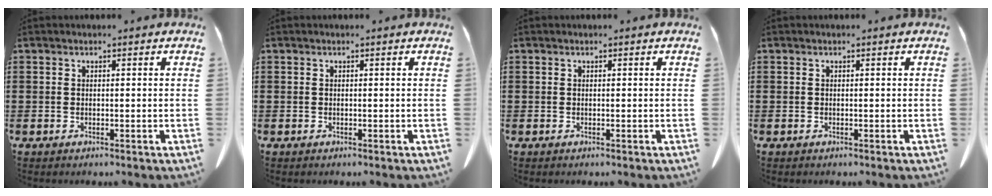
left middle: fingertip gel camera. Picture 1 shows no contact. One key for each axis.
{"total": 0.0}
{"total": 0.0}
{"total": 0.0}